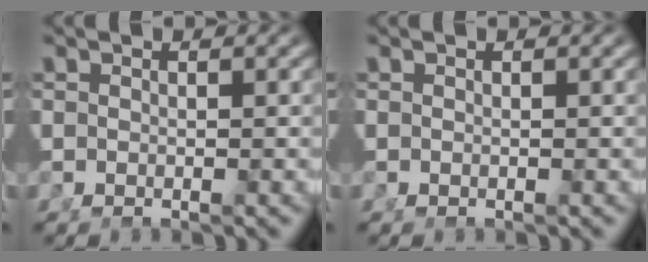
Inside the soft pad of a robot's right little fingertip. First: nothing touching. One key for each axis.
{"total": 0.0}